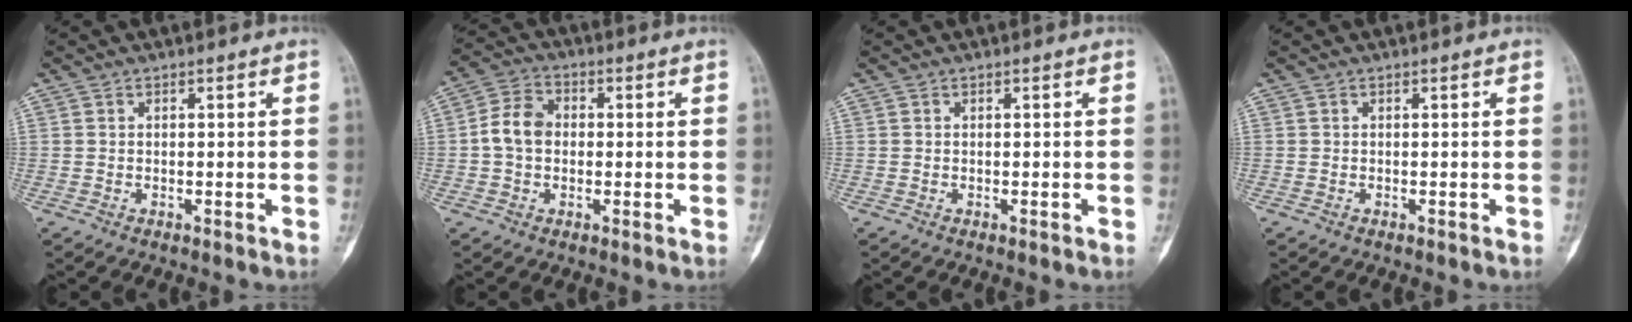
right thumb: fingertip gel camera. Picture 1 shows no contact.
{"total": 6.8, "force": [-0.1, 5.2, 4.3], "torque": [-0.073, 0.019, -0.012]}
{"total": 0.0}
{"total": 0.0}